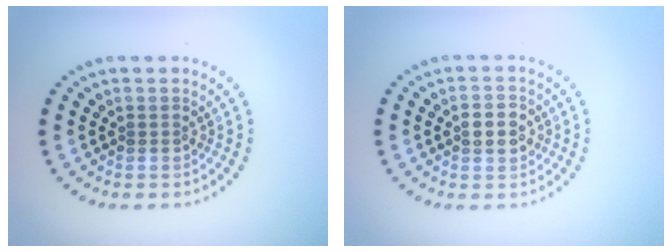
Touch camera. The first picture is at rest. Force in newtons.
{"total": 2.5, "press": 2.5, "slide": 0.2}